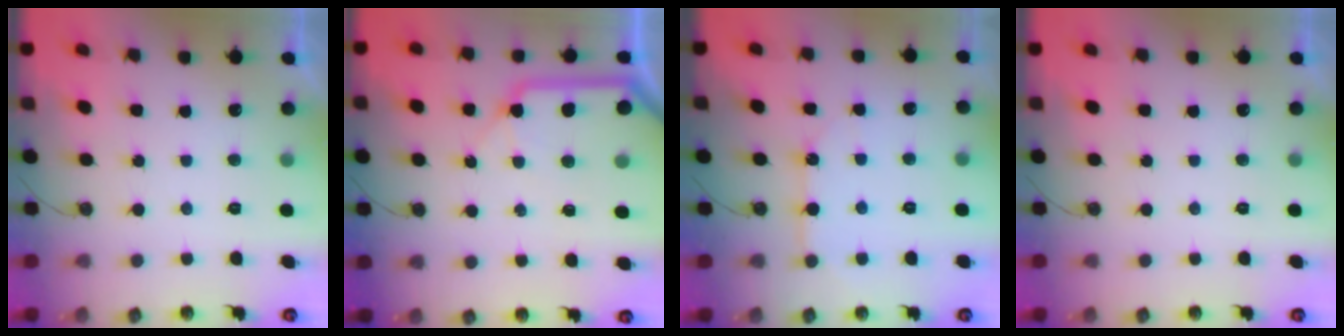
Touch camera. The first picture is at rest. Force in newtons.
{"total": 12.9, "press": 12.8, "slide": 1.9}
{"total": 8.0, "press": 8.0, "slide": 0.7}
{"total": 0.0}